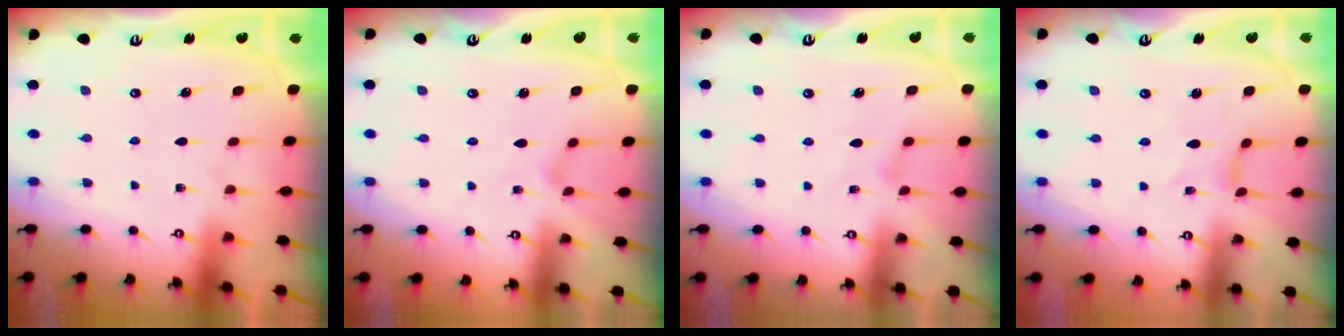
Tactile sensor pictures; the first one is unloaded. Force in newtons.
{"total": 0.0}
{"total": 0.8, "press": 0.7, "slide": 0.3}
{"total": 0.0}